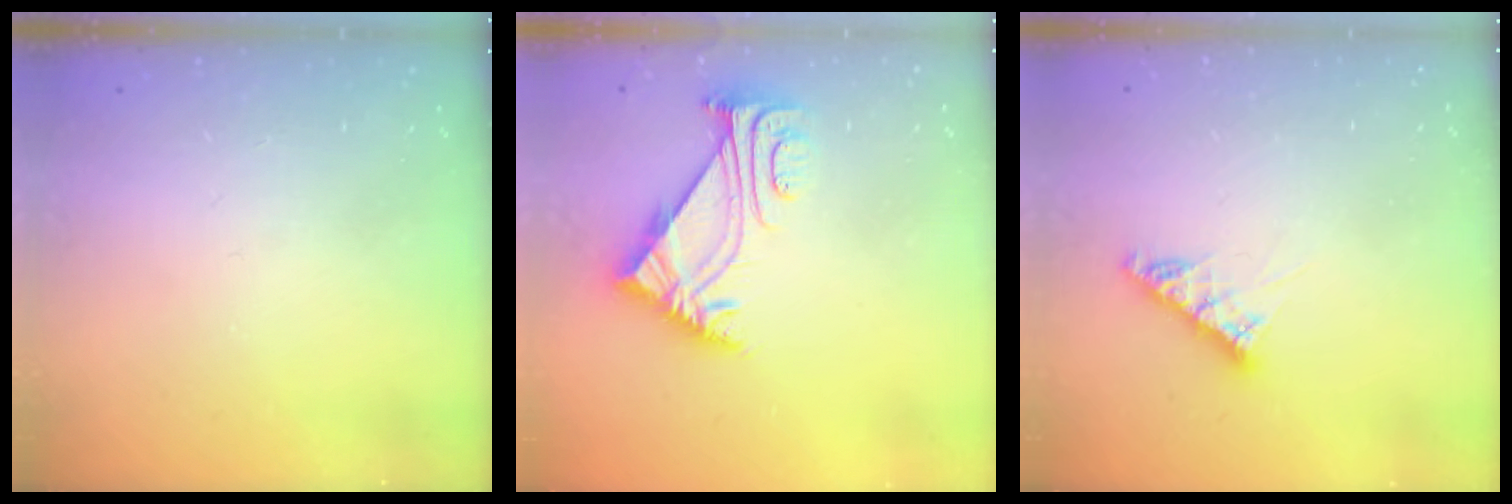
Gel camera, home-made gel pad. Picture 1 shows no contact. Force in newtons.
{"total": 5.9, "press": 5.8, "slide": 1.1}
{"total": 7.9, "press": 7.8, "slide": 0.6}